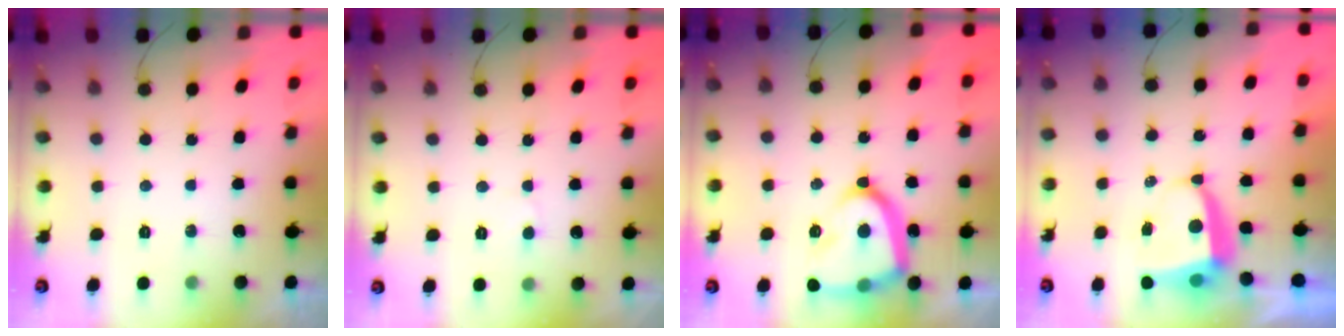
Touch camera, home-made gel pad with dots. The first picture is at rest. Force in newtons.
{"total": 3.8, "press": 3.8, "slide": 0.4}
{"total": 19.4, "press": 19.3, "slide": 2.0}
{"total": 6.1, "press": 6.1, "slide": 0.6}